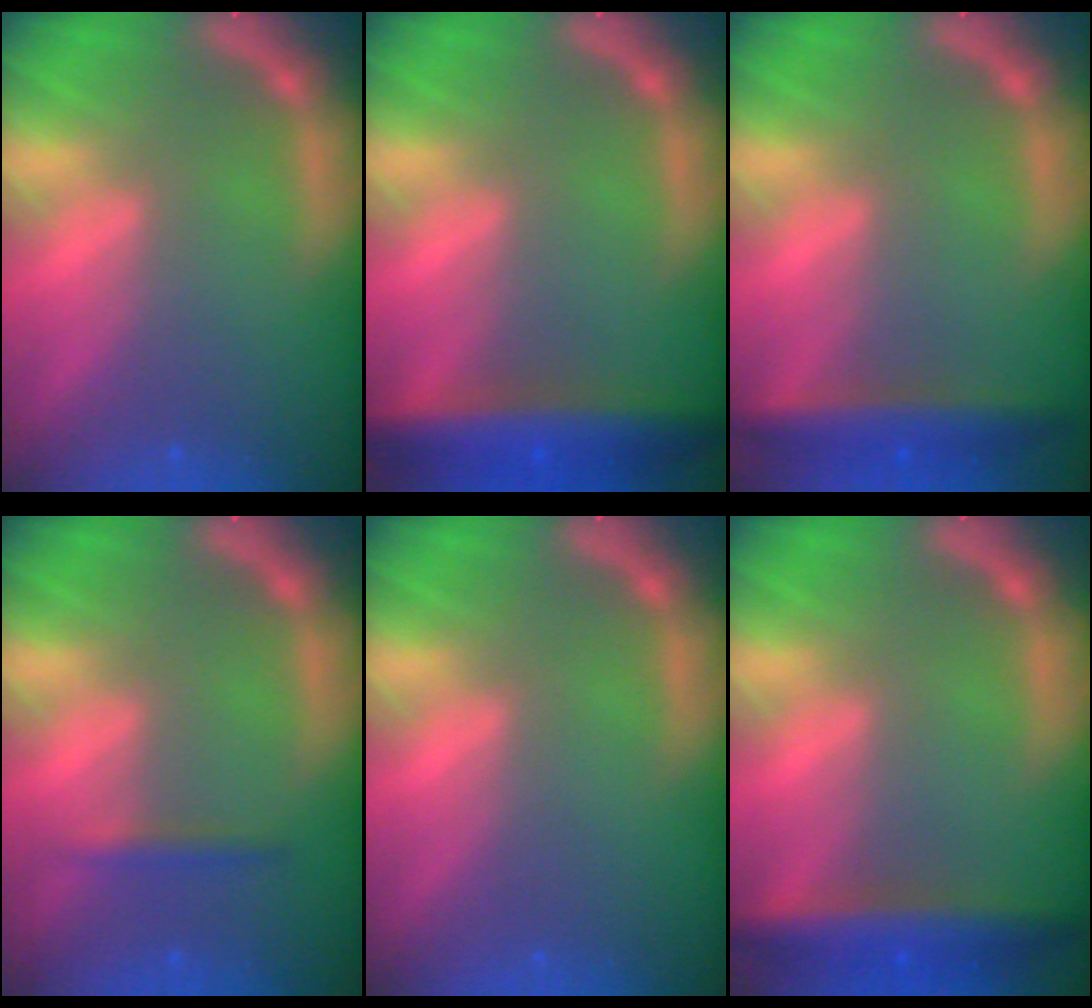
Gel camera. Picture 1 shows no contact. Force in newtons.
{"total": 7.0}
{"total": 4.5}
{"total": 1.4}
{"total": 0.0}
{"total": 5.5}